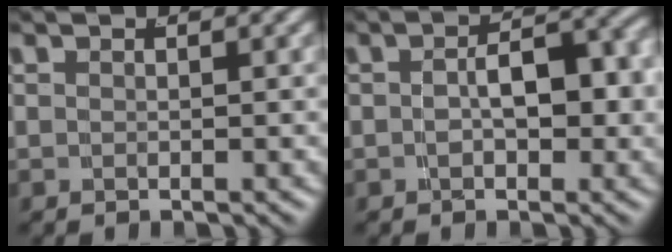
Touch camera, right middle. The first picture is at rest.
{"total": 3.6, "force": [-0.7, 1.6, 3.2], "torque": [-0.044, -0.006, -0.003]}